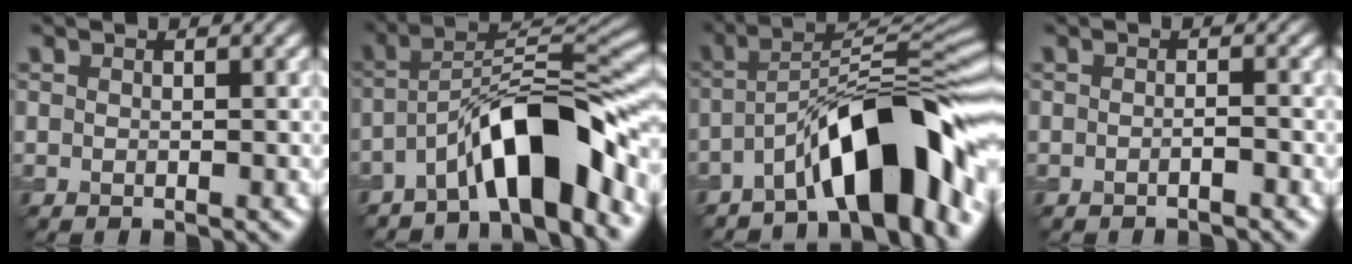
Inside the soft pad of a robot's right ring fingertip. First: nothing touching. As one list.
[{"total": 9.1, "force": [-5.2, 2.3, 7.1], "torque": [-0.106, 0.028, -0.088]}, {"total": 10.9, "force": [-5.9, 3.1, 8.7], "torque": [-0.118, 0.028, -0.099]}, {"total": 0.7, "force": [-0.5, 0.1, 0.5], "torque": [-0.005, 0.005, -0.006]}]